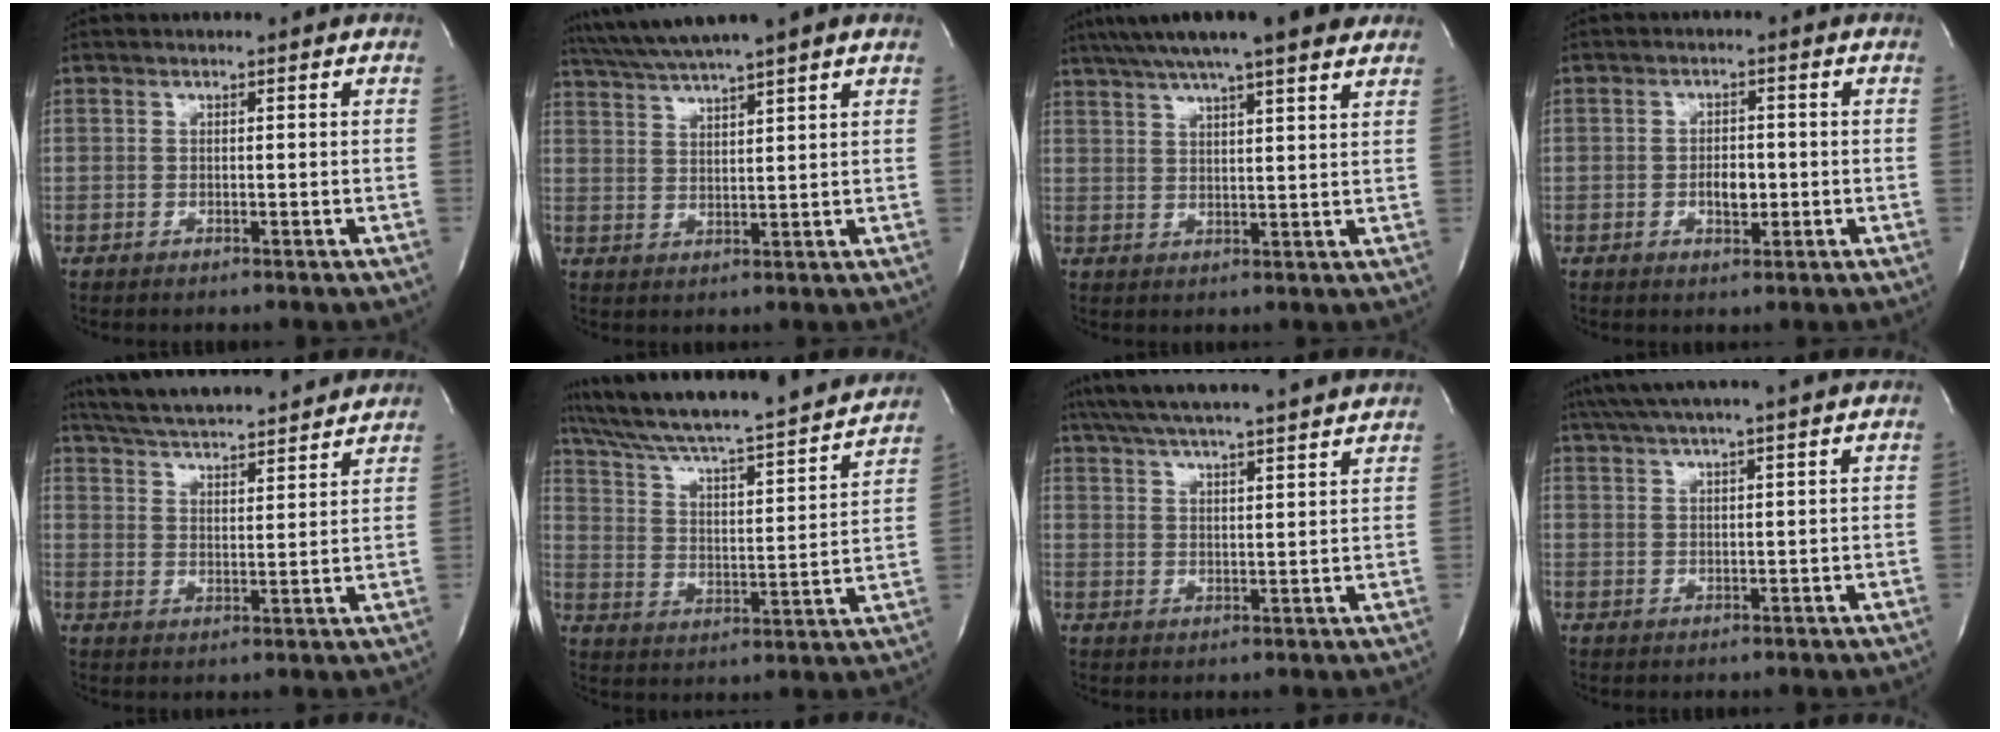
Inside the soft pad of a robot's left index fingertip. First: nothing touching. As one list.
[{"total": 9.8, "force": [8.1, -0.7, 5.5], "torque": [-0.102, 0.030, 0.127]}, {"total": 17.1, "force": [13.6, 1.9, 10.3], "torque": [-0.178, 0.036, 0.191]}, {"total": 3.1, "force": [-0.8, 1.6, 2.6], "torque": [-0.039, 0.000, -0.011]}, {"total": 20.2, "force": [18.5, 2.1, 7.9], "torque": [-0.139, 0.018, 0.266]}, {"total": 25.8, "force": [22.9, 1.8, 11.6], "torque": [-0.199, -0.030, 0.328]}, {"total": 21.4, "force": [19.1, 0.6, 9.5], "torque": [-0.171, 0.014, 0.266]}, {"total": 10.7, "force": [9.2, -1.5, 5.3], "torque": [-0.096, 0.018, 0.129]}]